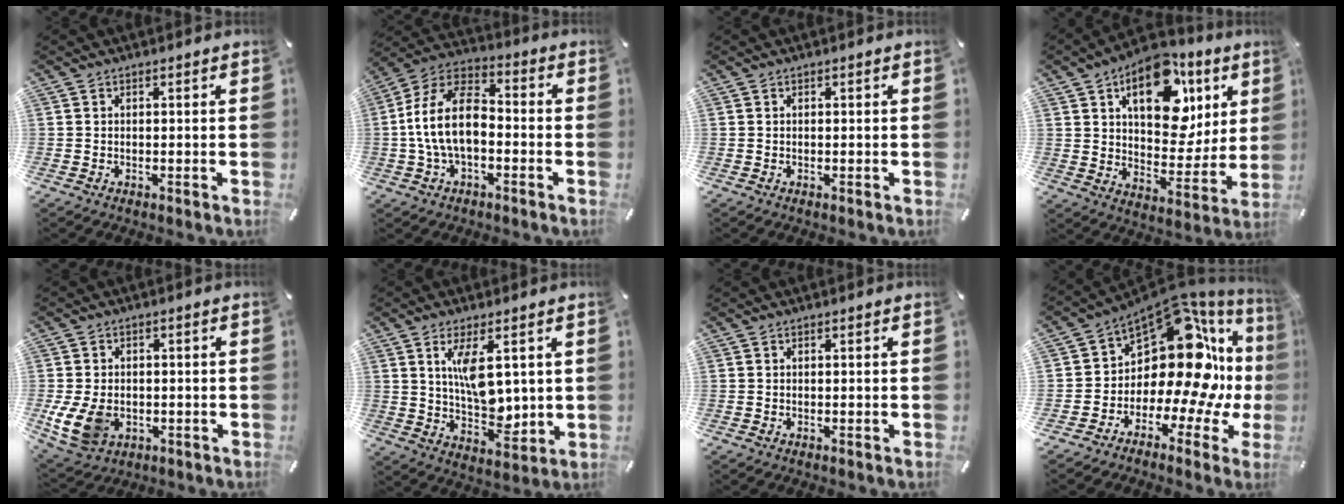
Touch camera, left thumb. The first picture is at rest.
{"total": 14.4, "force": [-2.4, 8.6, 11.4], "torque": [-0.241, 0.018, -0.047]}
{"total": 0.0}
{"total": 18.9, "force": [9.2, 11.5, 11.9], "torque": [-0.161, -0.045, 0.157]}
{"total": 9.2, "force": [-1.9, 6.9, 5.7], "torque": [-0.130, 0.002, -0.033]}
{"total": 10.0, "force": [3.2, 5.1, 7.9], "torque": [-0.130, -0.024, 0.051]}
{"total": 0.0}
{"total": 18.6, "force": [5.4, 10.3, 14.5], "torque": [-0.238, -0.069, 0.085]}